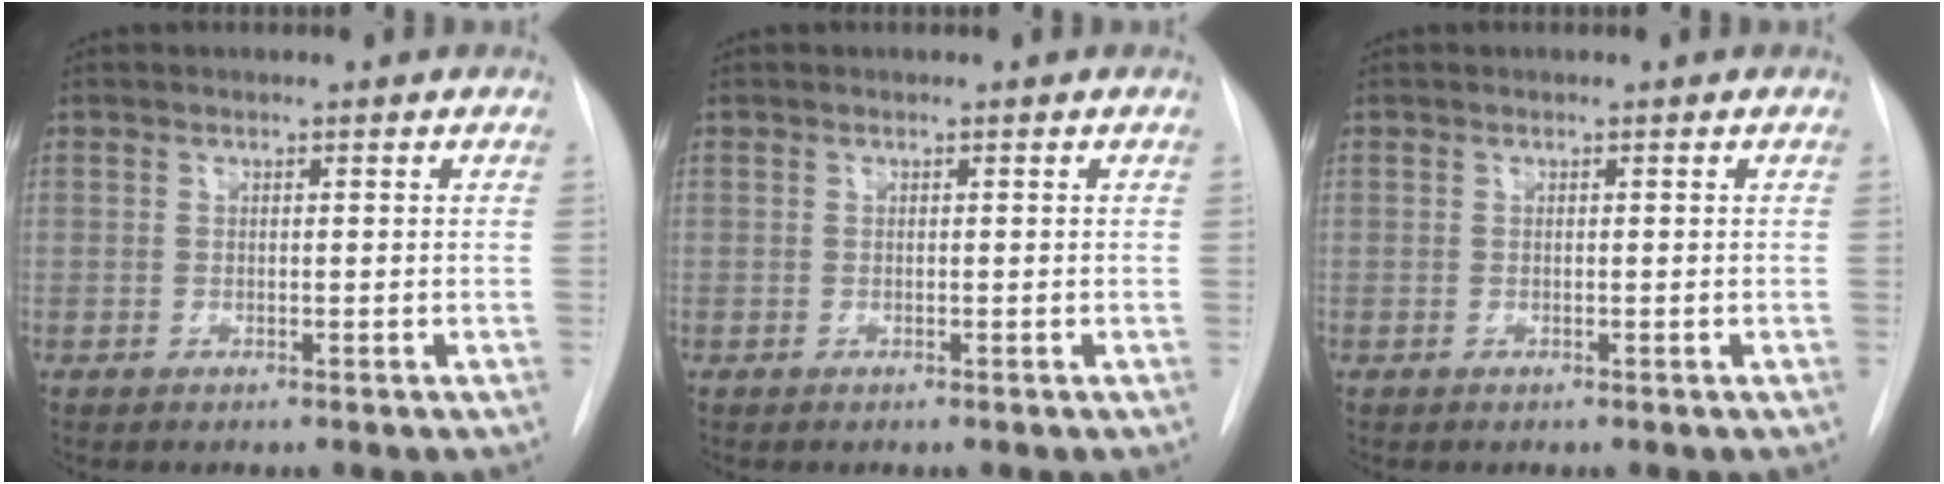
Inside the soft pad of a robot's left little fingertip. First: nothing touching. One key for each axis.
{"total": 0.0}
{"total": 0.0}